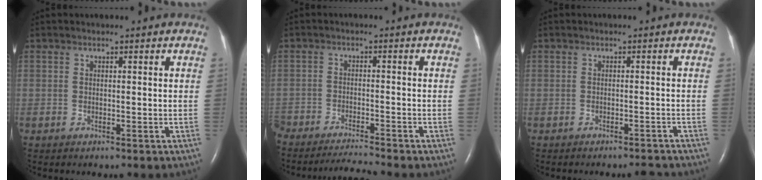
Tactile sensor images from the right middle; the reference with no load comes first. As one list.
[{"total": 5.5, "force": [-5.3, -1.1, 1.2], "torque": [-0.019, -0.013, -0.095]}, {"total": 2.5, "force": [-2.5, 0.0, 0.6], "torque": [-0.008, -0.004, -0.027]}]